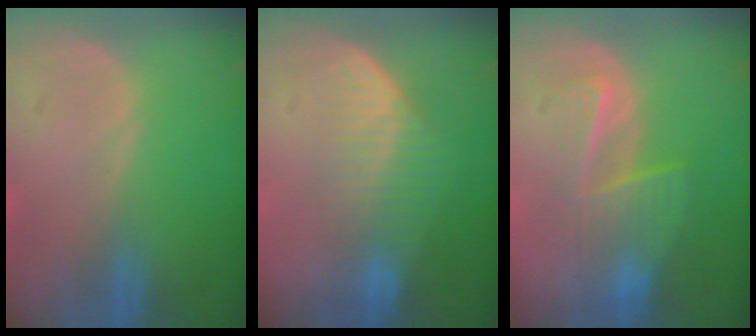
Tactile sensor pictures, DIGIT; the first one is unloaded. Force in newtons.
{"total": 7.2, "press": 6.1, "slide": 3.8}
{"total": 6.7, "press": 6.4, "slide": 2.0}